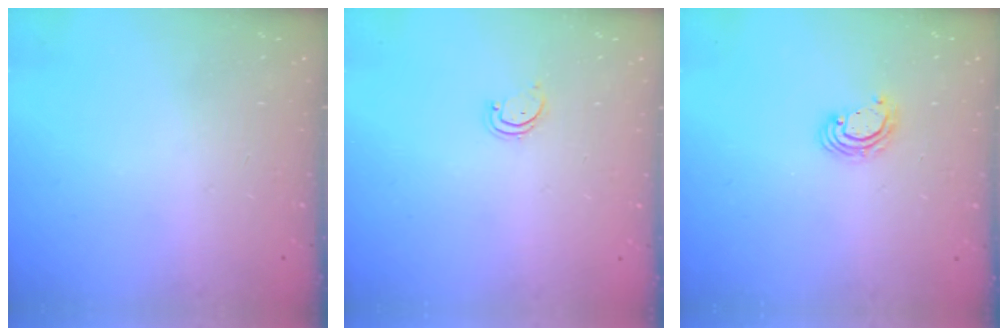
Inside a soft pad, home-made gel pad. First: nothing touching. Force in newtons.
{"total": 1.9, "press": 1.9, "slide": 0.2}
{"total": 4.3, "press": 4.3, "slide": 0.2}